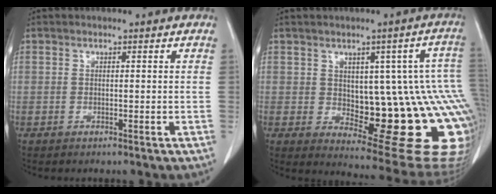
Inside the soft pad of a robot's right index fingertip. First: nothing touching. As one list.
[{"total": 19.8, "force": [-2.0, 7.3, 18.3], "torque": [-0.135, 0.021, -0.001]}]